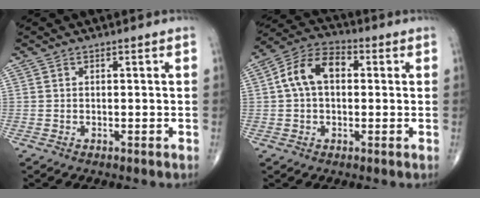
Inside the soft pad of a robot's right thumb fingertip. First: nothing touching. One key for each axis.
{"total": 10.0, "fx": 1.3, "fy": 6.4, "fz": 7.5, "tx": -0.135, "ty": 0.032, "tz": 0.016}